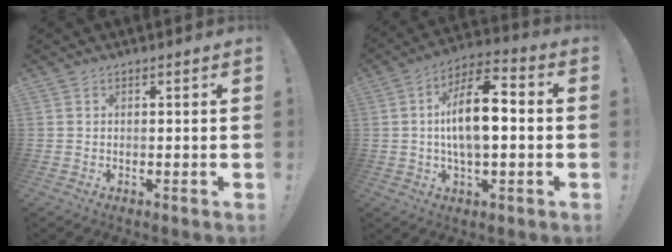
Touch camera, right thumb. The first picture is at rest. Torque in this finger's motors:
{"motor_torque": [0.12, 0.69, 0.60, 0.46, 0.11]}